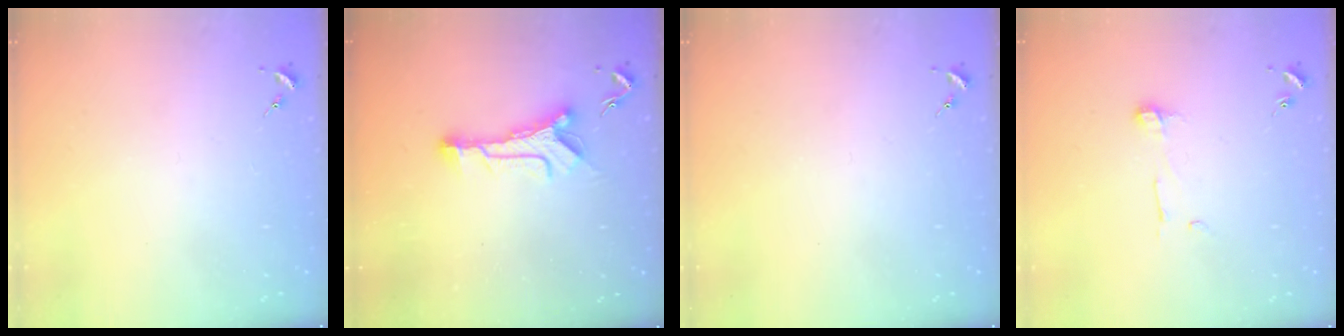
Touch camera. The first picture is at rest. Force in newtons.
{"total": 10.9, "press": 10.9, "slide": 0.9}
{"total": 0.0}
{"total": 5.4, "press": 5.4, "slide": 0.2}